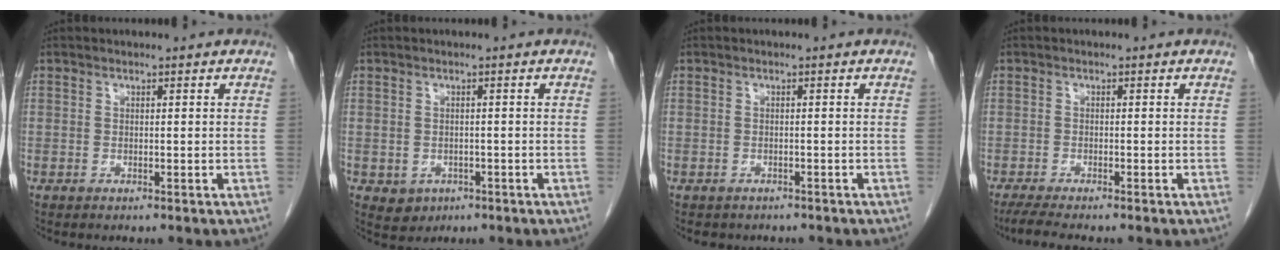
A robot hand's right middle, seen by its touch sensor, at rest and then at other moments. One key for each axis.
{"total": 2.8, "fx": -1.0, "fy": 2.5, "fz": 0.9, "tx": -0.012, "ty": 0.004, "tz": -0.003}
{"total": 3.3, "fx": -2.8, "fy": 1.6, "fz": 0.7, "tx": -0.015, "ty": 0.000, "tz": -0.033}
{"total": 4.0, "fx": -3.3, "fy": 0.0, "fz": 2.3, "tx": -0.042, "ty": -0.011, "tz": -0.055}